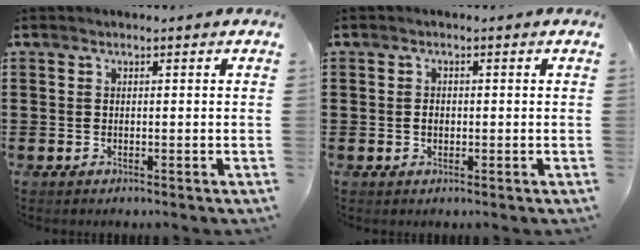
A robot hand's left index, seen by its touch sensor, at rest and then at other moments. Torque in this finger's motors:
{"motor_torque": [0.25, 0.10, 0.14, 0.04]}